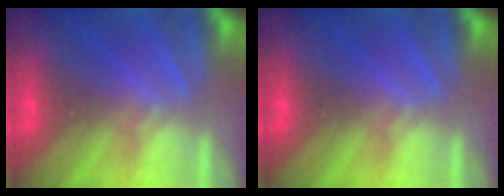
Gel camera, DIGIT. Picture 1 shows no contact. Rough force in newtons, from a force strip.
{"total": 0.0}